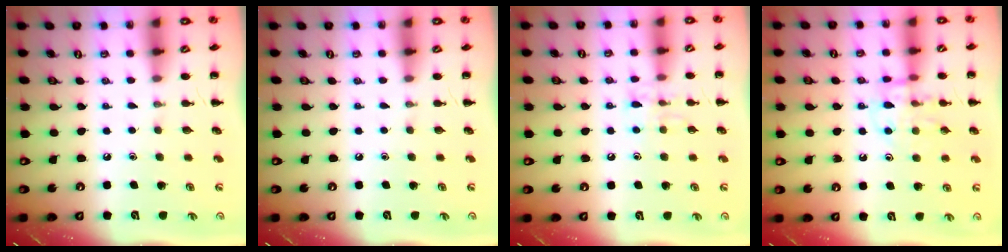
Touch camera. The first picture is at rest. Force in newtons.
{"total": 0.0}
{"total": 7.1, "press": 7.0, "slide": 1.0}
{"total": 12.7, "press": 12.6, "slide": 0.8}